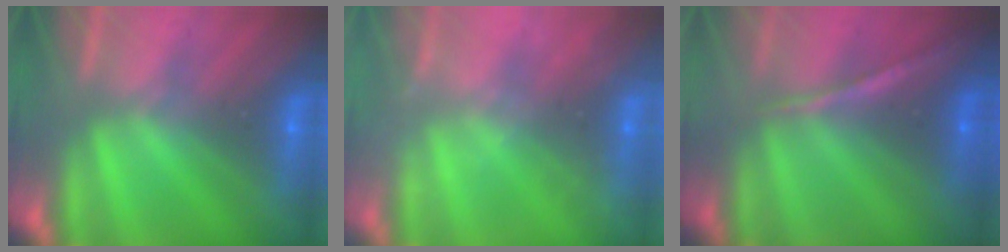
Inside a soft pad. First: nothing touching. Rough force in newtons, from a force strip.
{"total": 2.2}
{"total": 1.4}